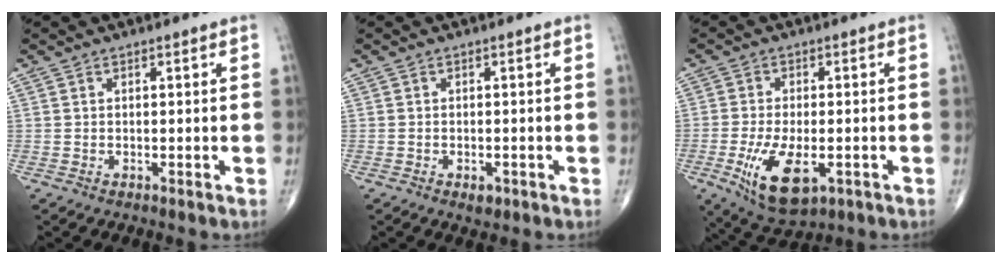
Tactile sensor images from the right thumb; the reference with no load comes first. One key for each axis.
{"total": 1.7, "fx": -0.8, "fy": 1.0, "fz": 1.1, "tx": -0.012, "ty": 0.001, "tz": -0.007}
{"total": 11.2, "fx": -3.7, "fy": 5.2, "fz": 9.2, "tx": -0.166, "ty": -0.007, "tz": -0.051}